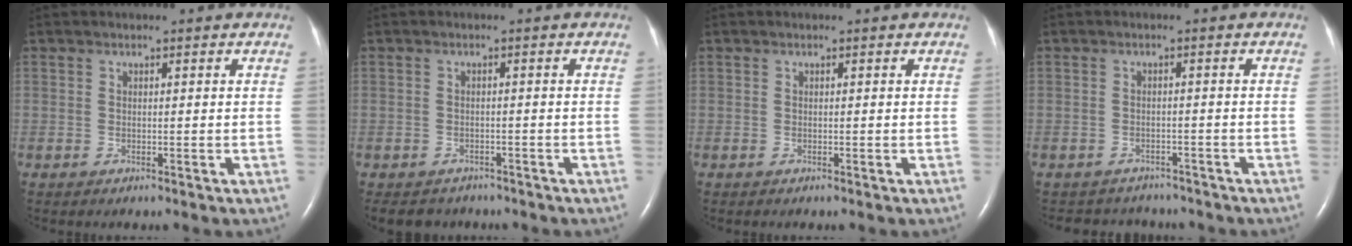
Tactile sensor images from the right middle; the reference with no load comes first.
{"total": 5.4, "force": [-4.6, 2.7, 0.6], "torque": [-0.009, -0.001, -0.059]}
{"total": 0.0}
{"total": 5.9, "force": [-5.5, 2.2, 0.0], "torque": [-0.003, 0.008, -0.068]}